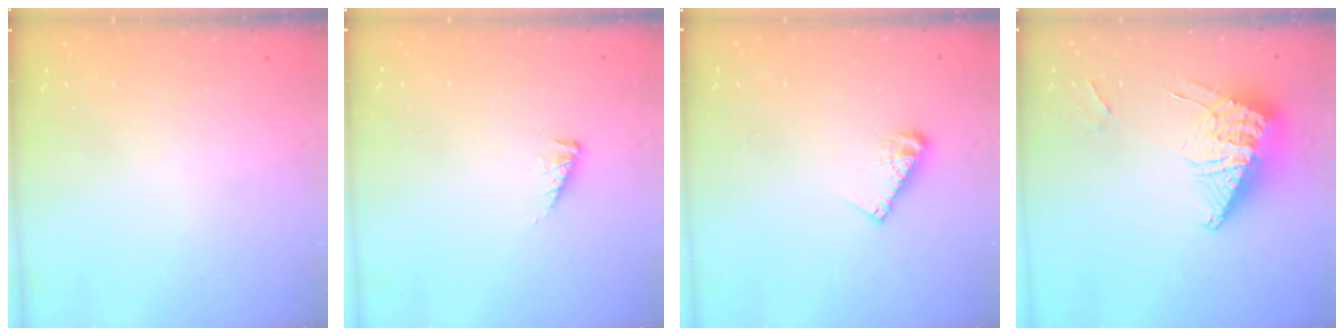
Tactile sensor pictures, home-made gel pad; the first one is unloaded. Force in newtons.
{"total": 3.6, "press": 3.6, "slide": 0.5}
{"total": 6.5, "press": 6.4, "slide": 0.4}
{"total": 11.7, "press": 11.6, "slide": 1.5}